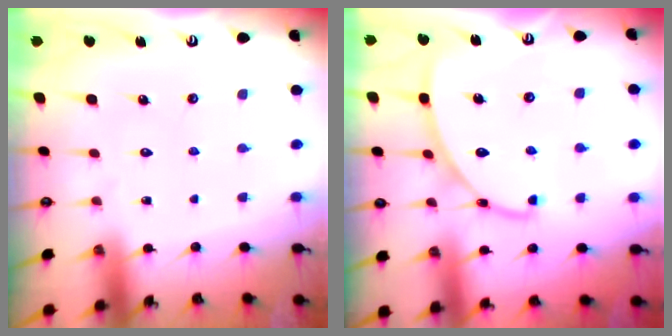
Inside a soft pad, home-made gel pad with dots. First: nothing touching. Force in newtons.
{"total": 8.0, "press": 8.0, "slide": 0.6}